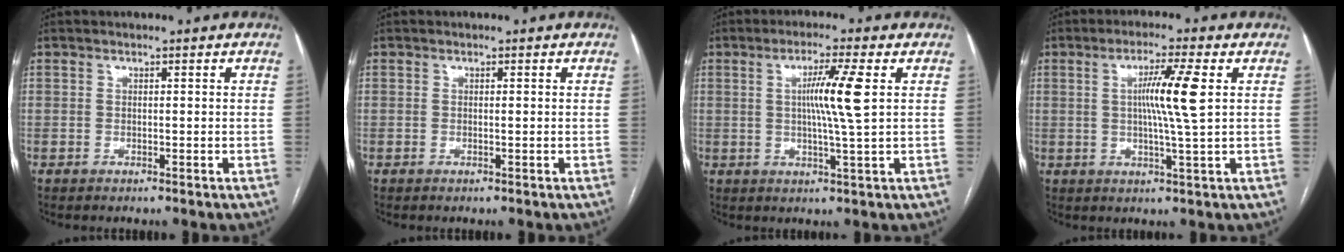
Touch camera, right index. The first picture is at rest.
{"total": 0.0}
{"total": 7.0, "force": [1.3, -1.0, 6.8], "torque": [-0.121, -0.002, 0.025]}
{"total": 7.4, "force": [1.4, -1.0, 7.2], "torque": [-0.128, -0.001, 0.025]}